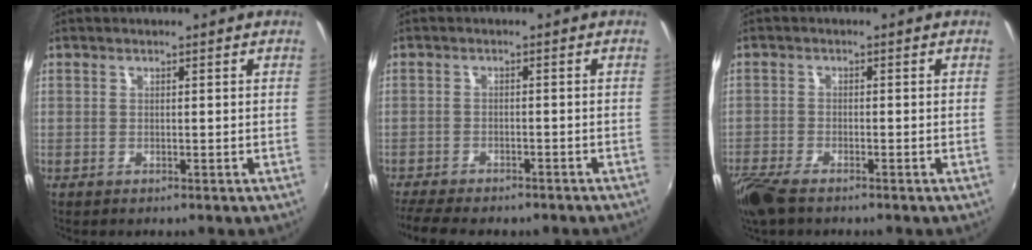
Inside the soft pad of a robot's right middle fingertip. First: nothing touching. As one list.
[{"total": 10.1, "force": [-8.5, 2.7, 4.6], "torque": [-0.112, -0.027, -0.132]}, {"total": 7.4, "force": [-5.6, 2.1, 4.3], "torque": [-0.117, -0.032, -0.111]}]